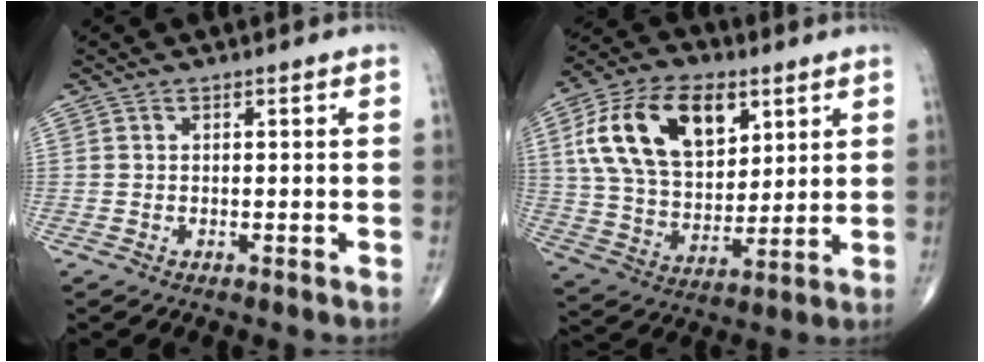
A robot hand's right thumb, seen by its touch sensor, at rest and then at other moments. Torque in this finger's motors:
{"motor_torque": [0.27, 1.40, 1.28, 0.52, 0.32]}